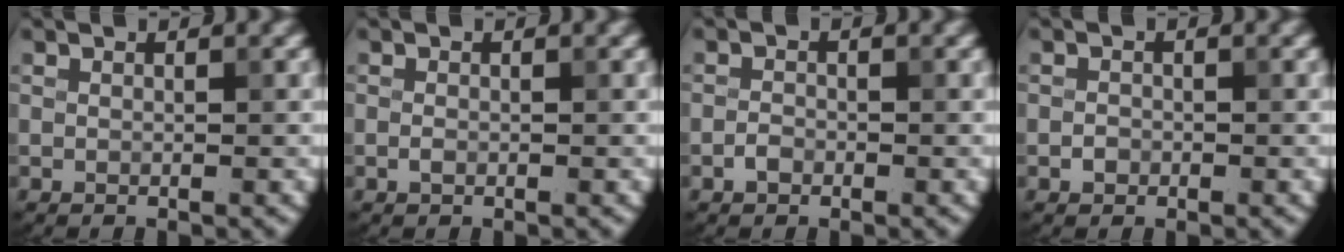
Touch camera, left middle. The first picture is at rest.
{"total": 0.6, "force": [-0.2, 0.4, 0.4], "torque": [-0.008, 0.000, -0.004]}
{"total": 1.1, "force": [-0.6, 0.7, 0.5], "torque": [-0.008, 0.001, -0.014]}
{"total": 0.9, "force": [-0.4, 0.7, 0.3], "torque": [-0.002, -0.001, -0.008]}